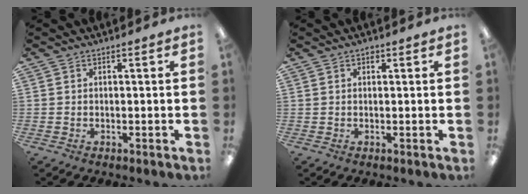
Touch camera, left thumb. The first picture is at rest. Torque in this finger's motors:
{"motor_torque": [0.17, 0.01, 0.01, 0.04, 0.00]}